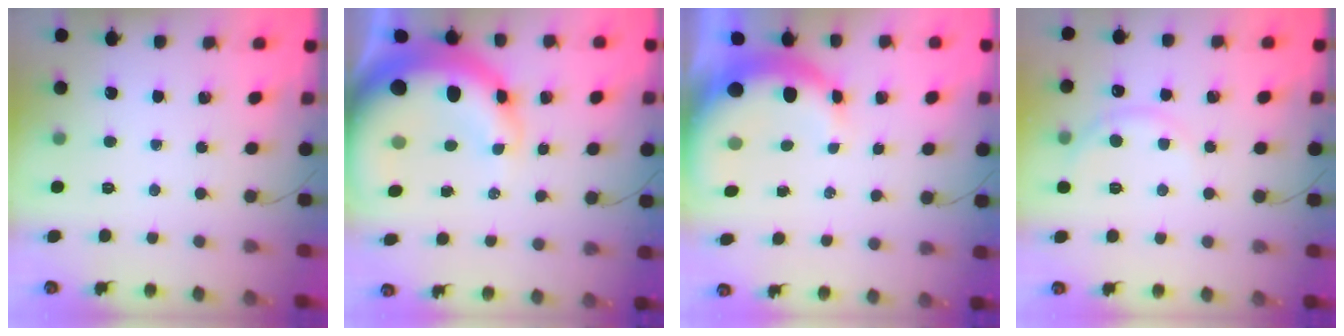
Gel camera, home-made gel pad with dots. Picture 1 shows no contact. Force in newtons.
{"total": 18.4, "press": 18.0, "slide": 4.0}
{"total": 8.4, "press": 8.2, "slide": 1.4}
{"total": 3.9, "press": 3.7, "slide": 1.0}